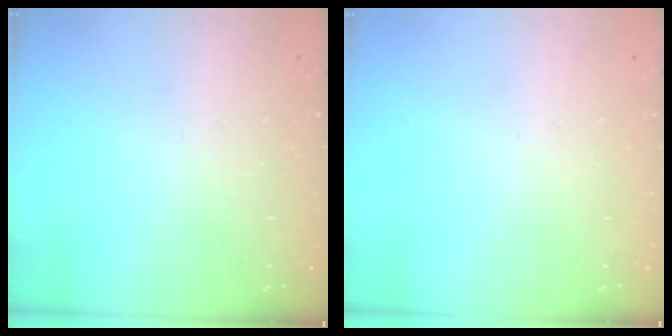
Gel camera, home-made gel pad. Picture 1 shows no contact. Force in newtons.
{"total": 0.0}